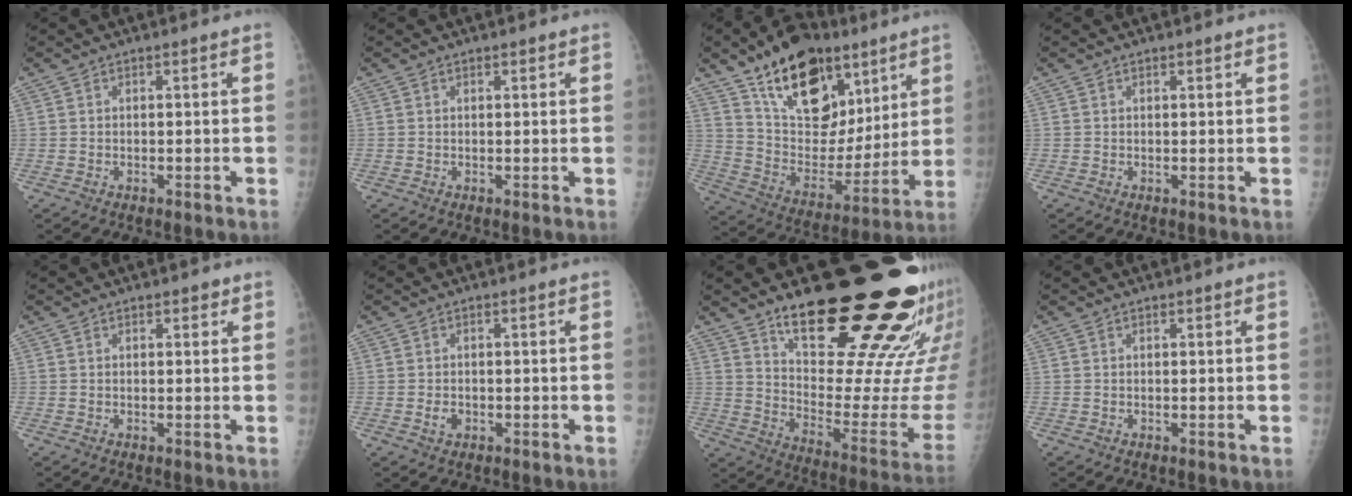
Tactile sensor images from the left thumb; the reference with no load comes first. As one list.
[{"total": 0.8, "force": [0.6, 0.4, 0.4], "torque": [-0.001, -0.002, 0.006]}, {"total": 23.7, "force": [13.9, 13.7, 13.5], "torque": [-0.173, -0.051, 0.241]}, {"total": 1.0, "force": [0.7, 0.5, 0.6], "torque": [-0.004, -0.002, 0.009]}, {"total": 1.6, "force": [1.0, 0.9, 0.8], "torque": [0.002, -0.003, 0.010]}, {"total": 1.8, "force": [-0.5, 1.4, 1.0], "torque": [-0.012, 0.002, -0.006]}, {"total": 27.7, "force": [18.3, 7.6, 19.4], "torque": [-0.246, -0.108, 0.273]}, {"total": 0.5, "force": [0.4, 0.3, 0.3], "torque": [-0.001, -0.002, 0.004]}]